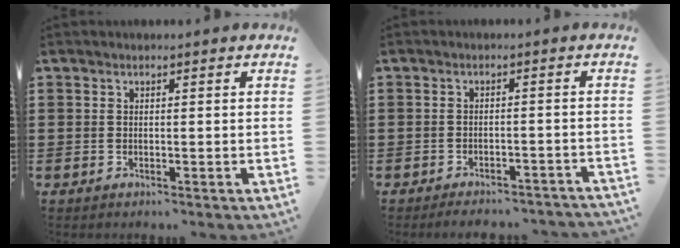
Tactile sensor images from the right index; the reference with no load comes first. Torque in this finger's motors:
{"motor_torque": [-1.13, -1.01, -0.97, -0.17]}